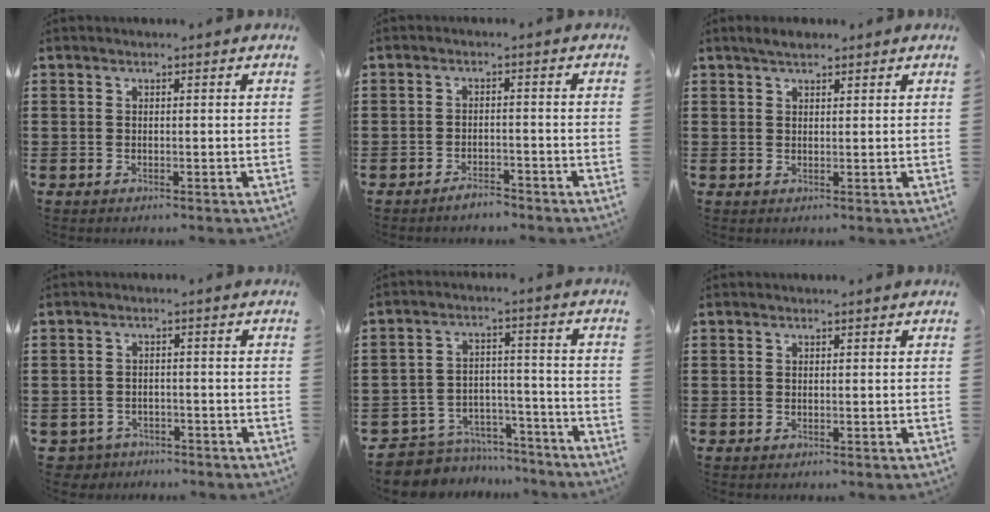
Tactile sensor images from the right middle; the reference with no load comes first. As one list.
[{"total": 2.3, "force": [-2.2, 0.4, 0.6], "torque": [-0.015, 0.001, -0.043]}, {"total": 1.7, "force": [1.5, 0.6, 0.5], "torque": [-0.014, 0.004, 0.029]}, {"total": 2.4, "force": [-2.3, 0.6, -0.2], "torque": [-0.016, -0.007, -0.055]}, {"total": 6.4, "force": [-6.2, 1.4, 0.2], "torque": [-0.010, 0.014, -0.126]}, {"total": 0.0}]